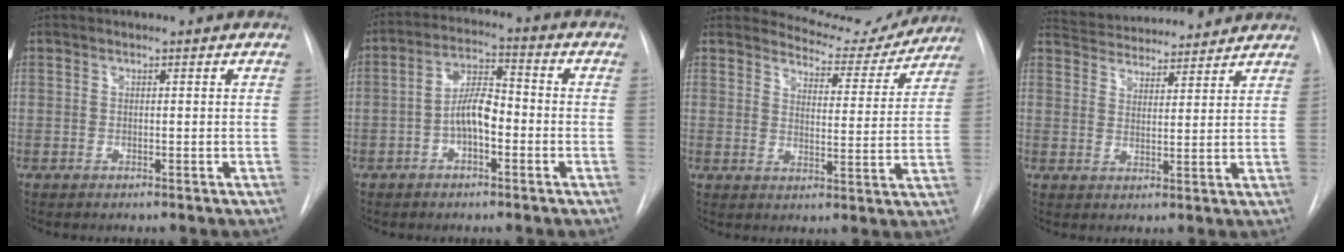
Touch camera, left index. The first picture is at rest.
{"total": 6.8, "force": [-1.9, 2.7, 6.0], "torque": [-0.117, 0.021, -0.036]}
{"total": 10.2, "force": [10.0, 2.4, 0.2], "torque": [0.006, -0.022, 0.119]}
{"total": 14.0, "force": [13.2, 3.0, 3.5], "torque": [-0.052, 0.027, 0.193]}